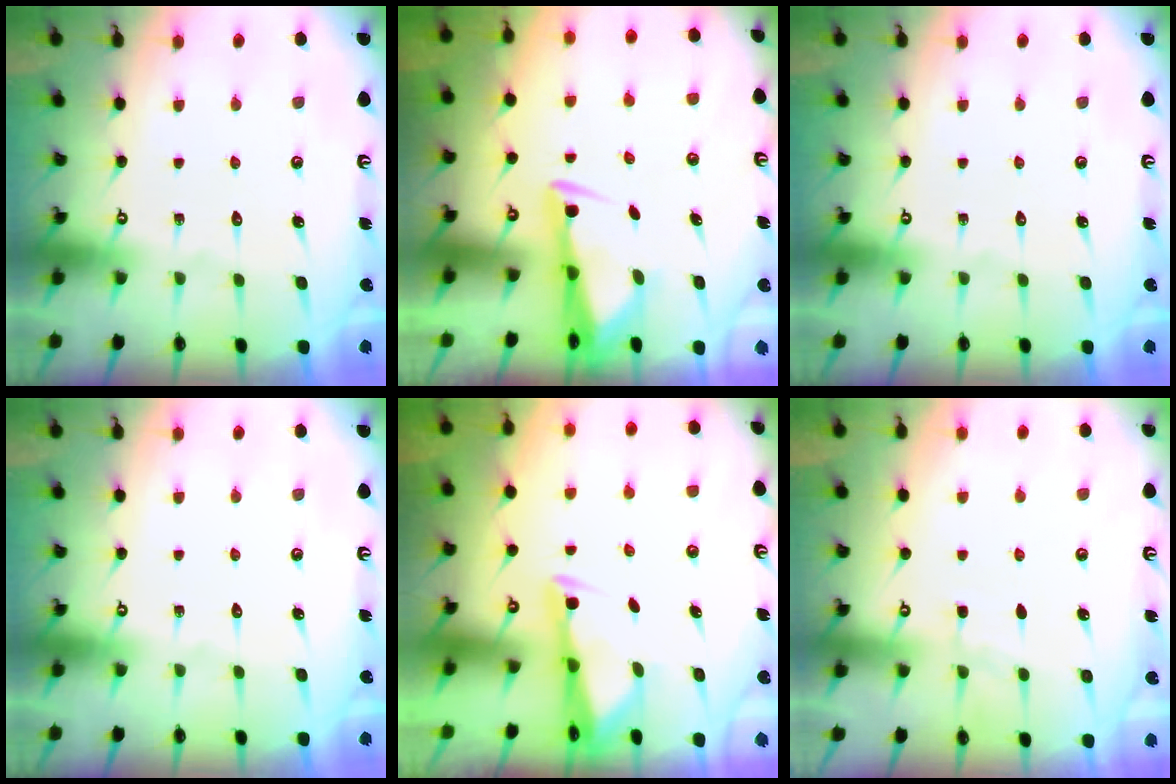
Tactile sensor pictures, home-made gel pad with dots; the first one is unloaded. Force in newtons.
{"total": 2.9, "press": 2.8, "slide": 0.9}
{"total": 0.0}
{"total": 0.0}
{"total": 2.6, "press": 2.6, "slide": 0.4}
{"total": 4.0, "press": 3.9, "slide": 0.5}